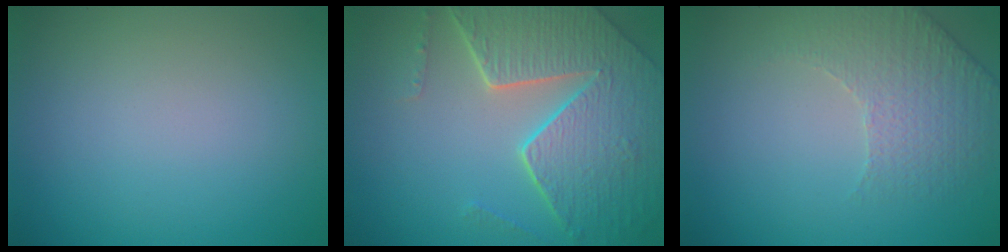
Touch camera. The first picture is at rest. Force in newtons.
{"total": 7.9, "press": 5.6, "slide": 5.6}
{"total": 2.2, "press": 2.0, "slide": 1.0}